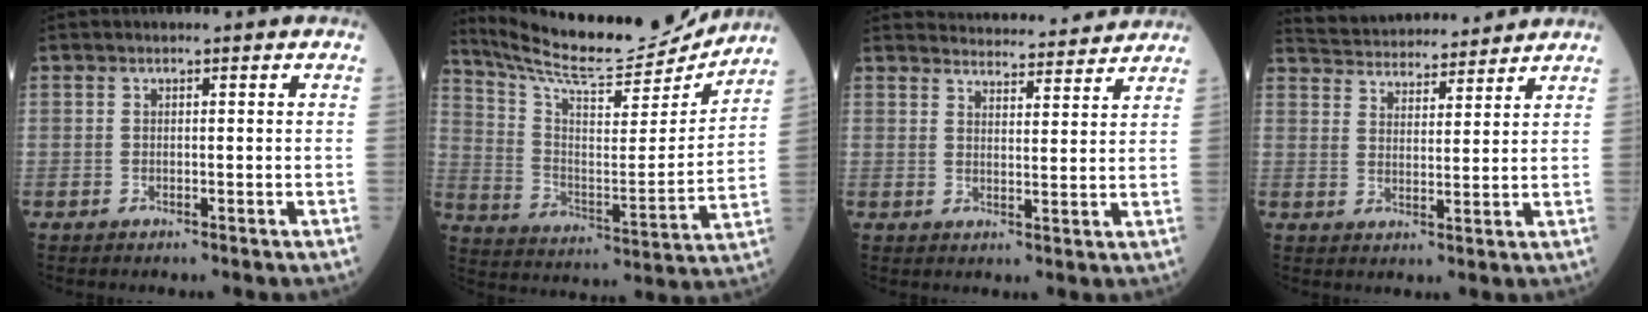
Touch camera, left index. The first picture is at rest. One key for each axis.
{"total": 19.7, "fx": 18.6, "fy": 1.7, "fz": 6.0, "tx": -0.123, "ty": -0.041, "tz": 0.288}
{"total": 12.7, "fx": 12.5, "fy": 1.5, "fz": 1.9, "tx": -0.011, "ty": 0.011, "tz": 0.149}
{"total": 13.6, "fx": 13.1, "fy": 2.4, "fz": 3.1, "tx": -0.051, "ty": 0.029, "tz": 0.197}